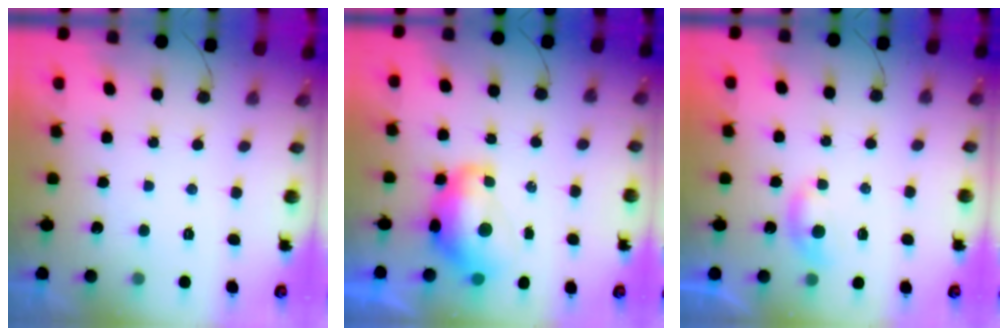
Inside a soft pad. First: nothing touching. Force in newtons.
{"total": 11.5, "press": 11.4, "slide": 1.2}
{"total": 4.7, "press": 4.6, "slide": 0.6}